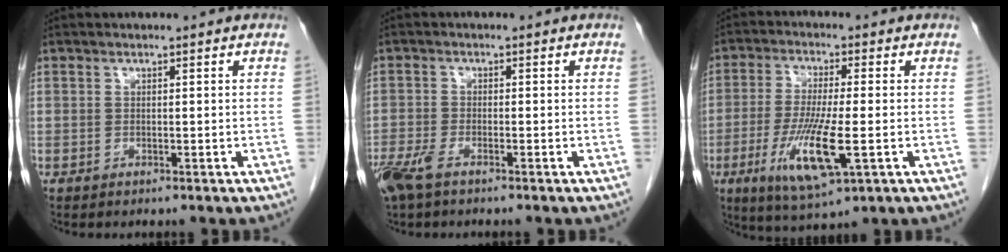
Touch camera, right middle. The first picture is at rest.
{"total": 4.5, "force": [-3.1, 1.2, 3.0], "torque": [-0.069, -0.009, -0.060]}
{"total": 10.5, "force": [-2.9, 1.4, 10.0], "torque": [-0.203, -0.025, -0.050]}